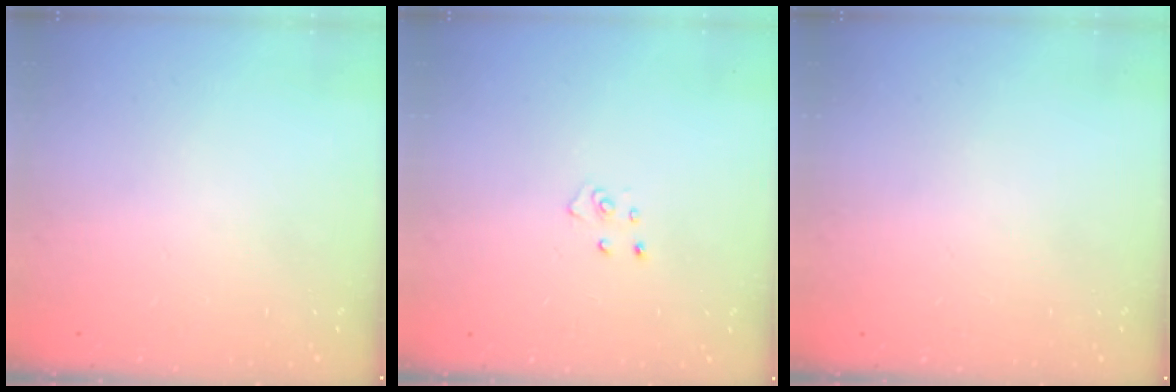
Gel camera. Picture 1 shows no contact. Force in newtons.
{"total": 3.4, "press": 3.4, "slide": 0.3}
{"total": 0.0}